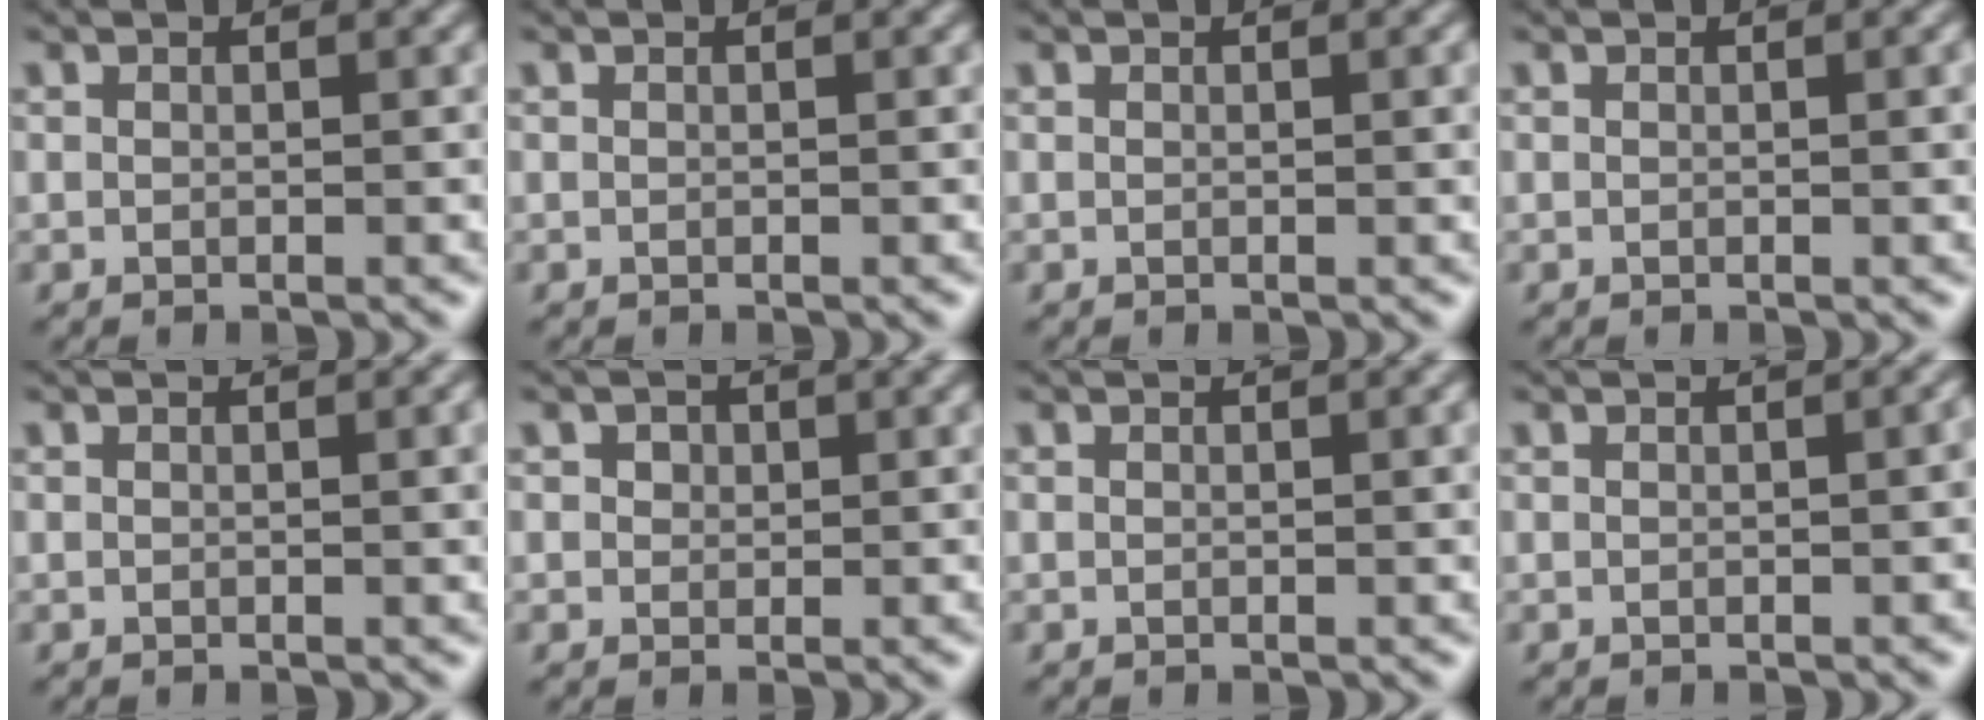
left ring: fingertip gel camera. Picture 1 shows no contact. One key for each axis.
{"total": 0.0}
{"total": 0.6, "fx": 0.0, "fy": 0.1, "fz": 0.6, "tx": -0.006, "ty": 0.000, "tz": 0.000}
{"total": 0.9, "fx": 0.1, "fy": 0.1, "fz": 0.8, "tx": -0.009, "ty": 0.000, "tz": 0.000}
{"total": 1.1, "fx": 0.1, "fy": 0.2, "fz": 1.1, "tx": -0.014, "ty": 0.000, "tz": 0.000}
{"total": 1.3, "fx": 0.6, "fy": 1.1, "fz": 0.5, "tx": -0.001, "ty": 0.001, "tz": 0.003}
{"total": 0.7, "fx": 0.1, "fy": 0.1, "fz": 0.7, "tx": -0.008, "ty": 0.000, "tz": 0.000}
{"total": 0.9, "fx": -0.1, "fy": 0.2, "fz": 0.9, "tx": -0.010, "ty": 0.002, "tz": 0.001}